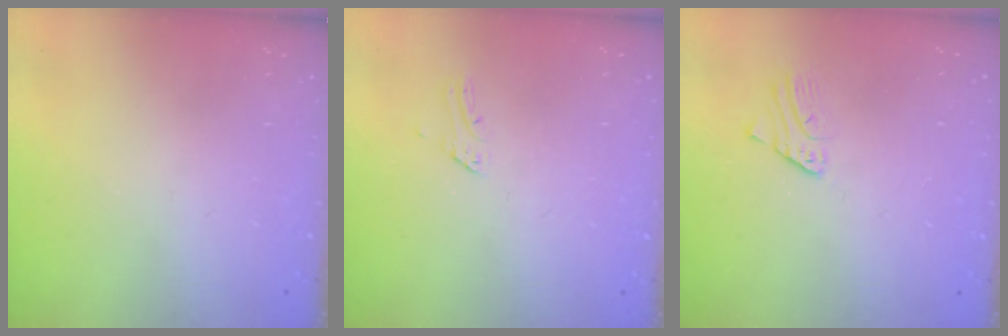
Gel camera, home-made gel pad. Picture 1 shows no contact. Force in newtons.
{"total": 1.4, "press": 1.4, "slide": 0.1}
{"total": 2.4, "press": 2.4, "slide": 0.2}